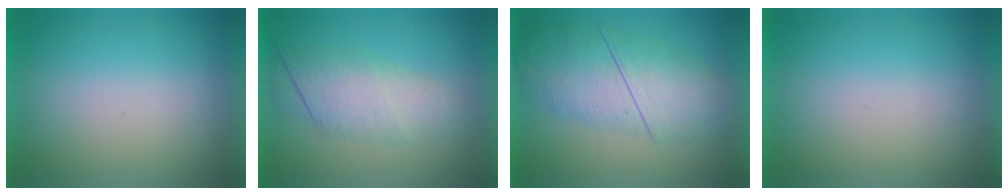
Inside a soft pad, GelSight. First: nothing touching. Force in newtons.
{"total": 3.1}
{"total": 4.9}
{"total": 0.0}